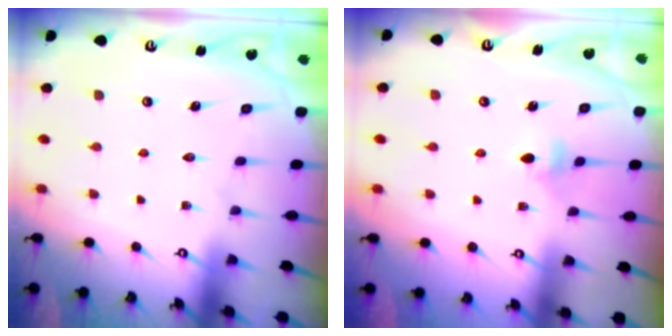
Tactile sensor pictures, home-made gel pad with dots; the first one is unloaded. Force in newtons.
{"total": 3.8, "press": 3.7, "slide": 0.8}